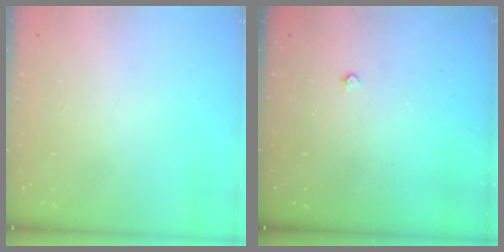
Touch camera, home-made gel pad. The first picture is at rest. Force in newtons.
{"total": 2.3, "press": 2.3, "slide": 0.4}